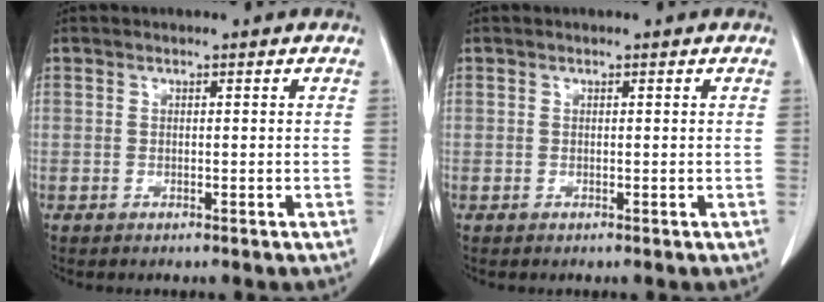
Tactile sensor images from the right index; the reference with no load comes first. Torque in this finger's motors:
{"motor_torque": [-0.05, -0.09, -0.03, -0.01]}